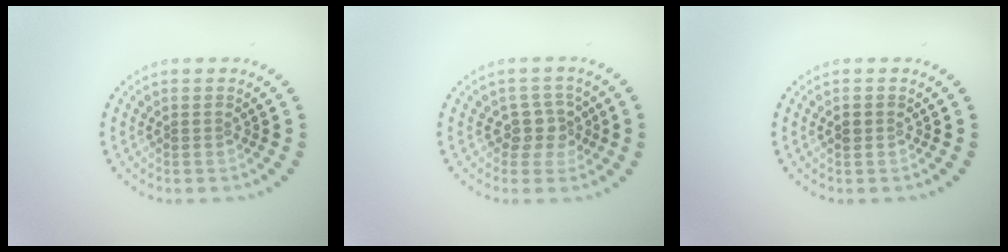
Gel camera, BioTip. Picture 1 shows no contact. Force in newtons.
{"total": 2.3, "press": 1.9, "slide": 1.2}
{"total": 1.2, "press": 1.2, "slide": 0.1}